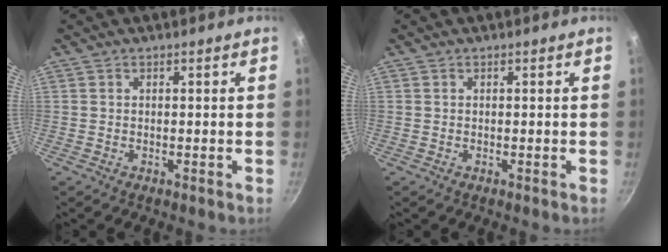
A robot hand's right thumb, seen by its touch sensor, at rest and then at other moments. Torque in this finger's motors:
{"motor_torque": [-0.03, 0.03, -0.05, 0.05, 0.00]}